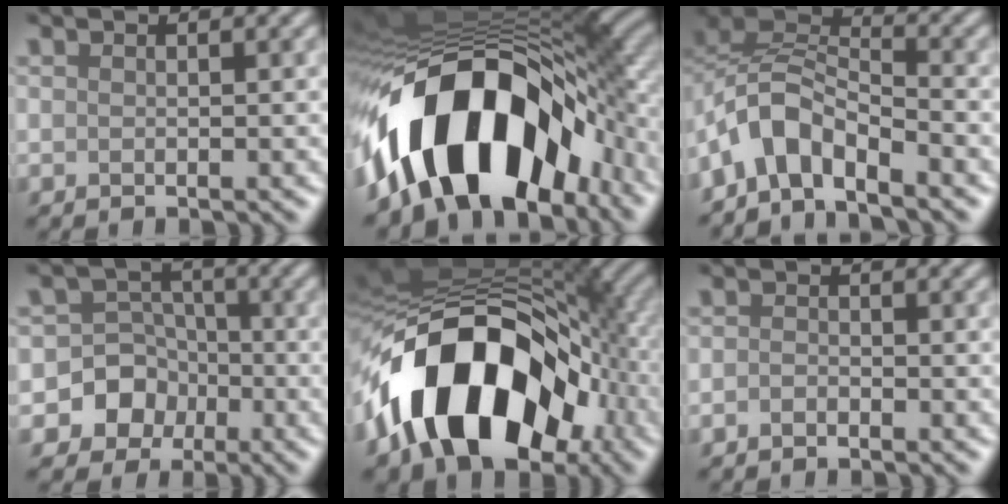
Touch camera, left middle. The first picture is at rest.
{"total": 14.8, "force": [-6.1, 8.1, 10.9], "torque": [-0.168, 0.005, -0.105]}
{"total": 4.5, "force": [-3.2, 2.1, 2.4], "torque": [-0.033, 0.008, -0.071]}
{"total": 6.9, "force": [-2.6, 6.3, 1.1], "torque": [0.003, 0.015, -0.066]}
{"total": 15.6, "force": [-5.2, 9.9, 11.0], "torque": [-0.167, -0.001, -0.095]}
{"total": 0.7, "force": [-0.6, 0.3, 0.4], "torque": [-0.009, 0.002, -0.015]}